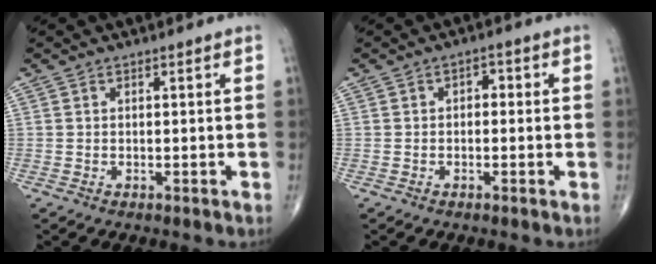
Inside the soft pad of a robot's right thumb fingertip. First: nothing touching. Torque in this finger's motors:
{"motor_torque": [-0.04, 0.07, -0.26, -0.28, 0.02]}